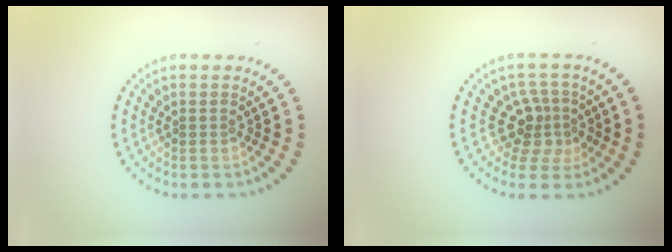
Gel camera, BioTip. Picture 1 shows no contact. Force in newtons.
{"total": 3.3, "press": 2.3, "slide": 2.4}